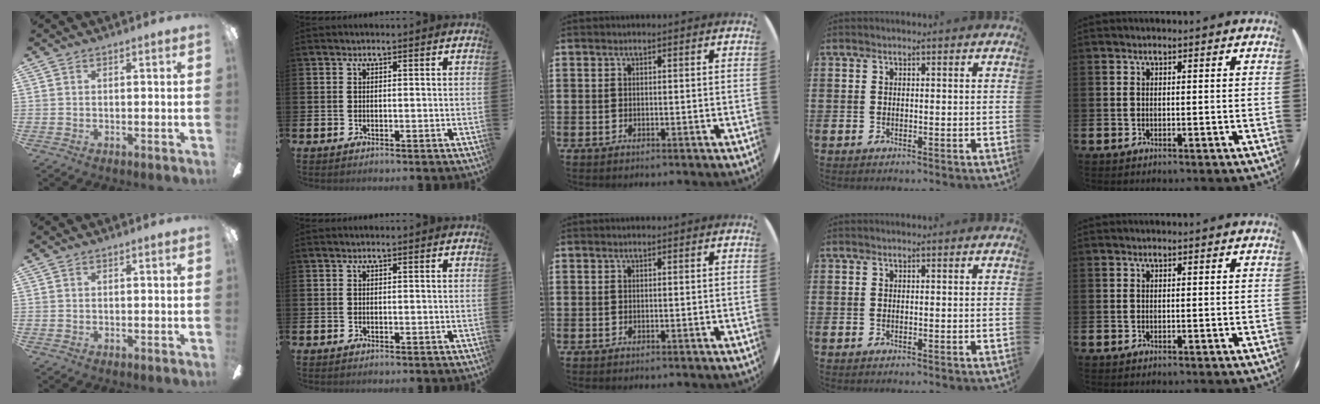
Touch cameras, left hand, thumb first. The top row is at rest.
{}